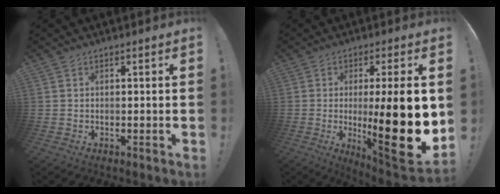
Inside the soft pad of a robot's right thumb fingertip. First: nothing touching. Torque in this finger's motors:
{"motor_torque": [1.64, 3.37, 1.72, -1.04, 0.55]}